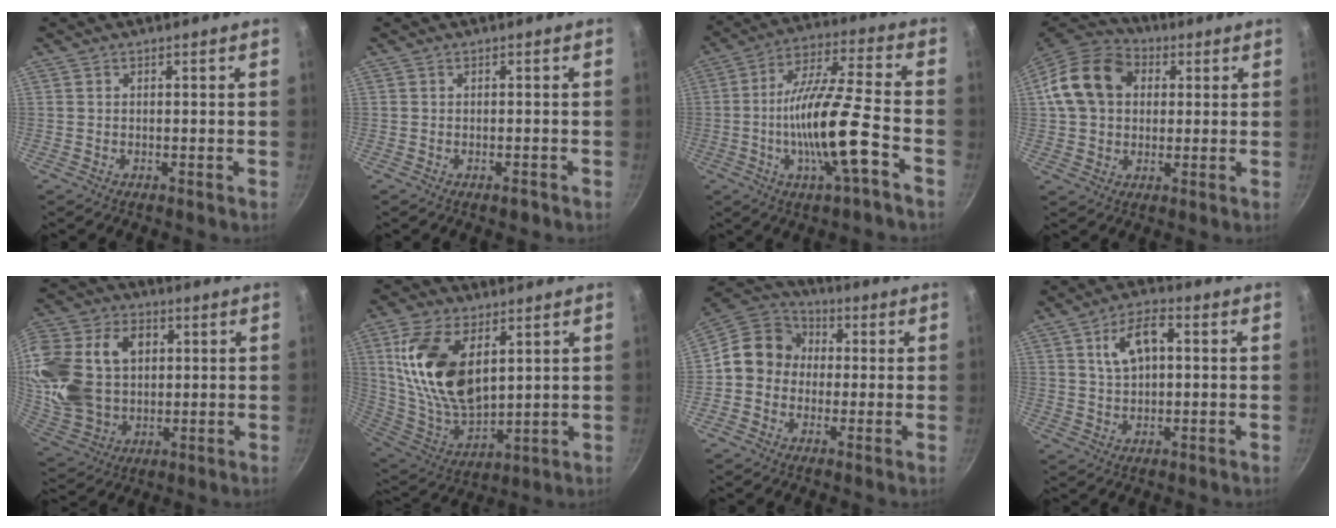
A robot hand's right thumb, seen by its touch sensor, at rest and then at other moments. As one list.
[{"total": 1.4, "force": [-0.9, 0.5, 0.9], "torque": [-0.016, 0.007, -0.009]}, {"total": 16.2, "force": [-5.4, 2.8, 15.0], "torque": [-0.265, 0.030, -0.105]}, {"total": 15.2, "force": [3.2, 11.8, 9.0], "torque": [-0.147, 0.025, 0.042]}, {"total": 26.0, "force": [4.8, 18.8, 17.3], "torque": [-0.364, 0.018, 0.095]}, {"total": 20.1, "force": [6.4, 11.2, 15.4], "torque": [-0.281, -0.036, 0.137]}, {"total": 10.8, "force": [0.2, 9.7, 4.7], "torque": [-0.041, 0.027, -0.021]}, {"total": 8.3, "force": [1.9, 4.5, 6.6], "torque": [-0.101, 0.015, 0.035]}]